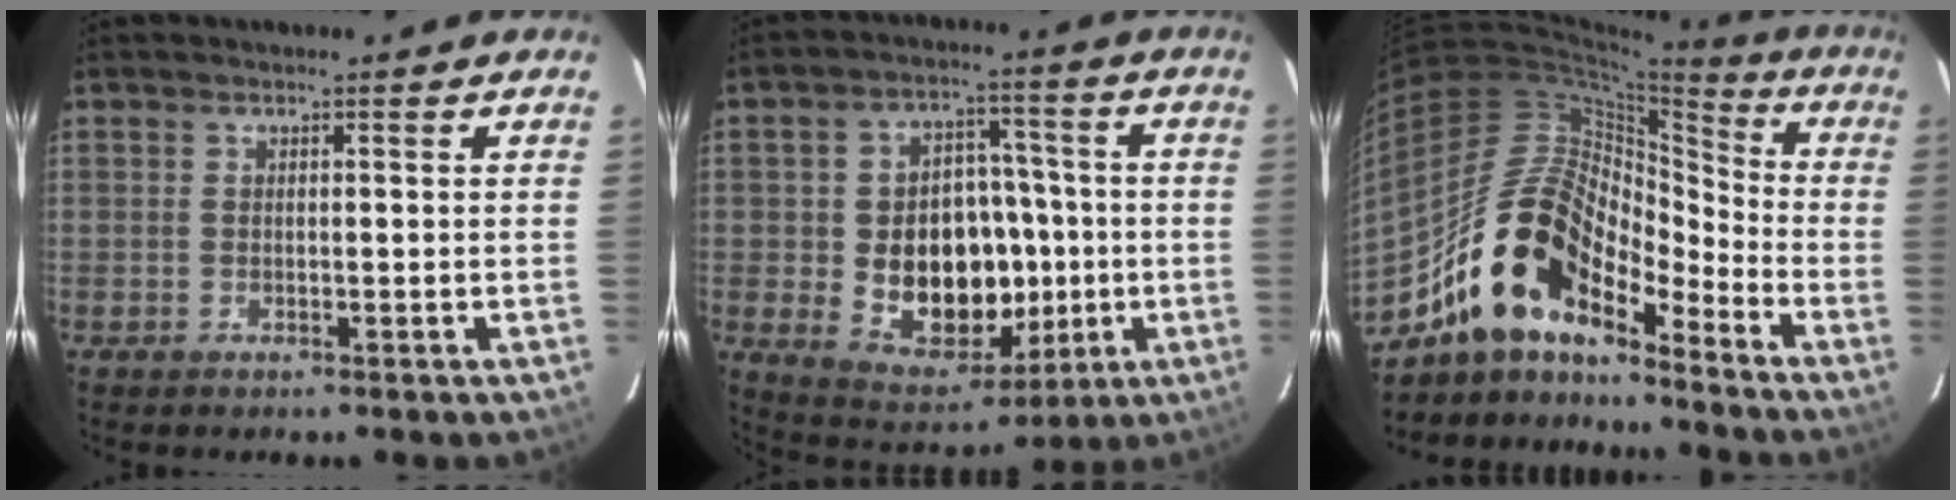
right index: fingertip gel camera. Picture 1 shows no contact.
{"total": 16.8, "force": [-2.1, 12.4, 11.1], "torque": [-0.219, 0.013, -0.004]}
{"total": 16.5, "force": [-12.8, 6.5, 8.2], "torque": [-0.146, 0.017, -0.249]}